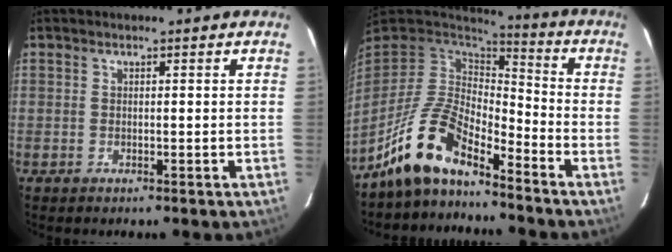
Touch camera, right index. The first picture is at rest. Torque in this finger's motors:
{"motor_torque": [1.04, -1.09, 0.63, 0.17]}